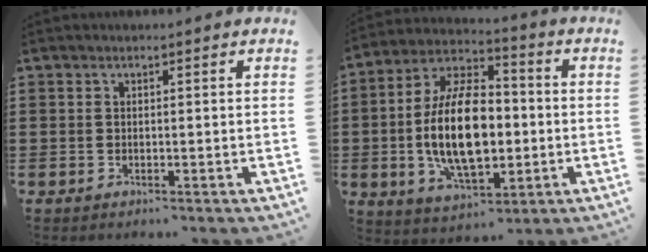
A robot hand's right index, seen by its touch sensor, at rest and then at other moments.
{"total": 15.4, "force": [-1.6, 8.1, 13.1], "torque": [-0.269, -0.009, -0.031]}